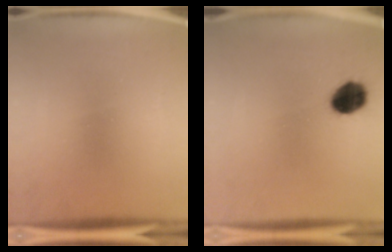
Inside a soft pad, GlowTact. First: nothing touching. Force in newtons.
{"total": 8.8}